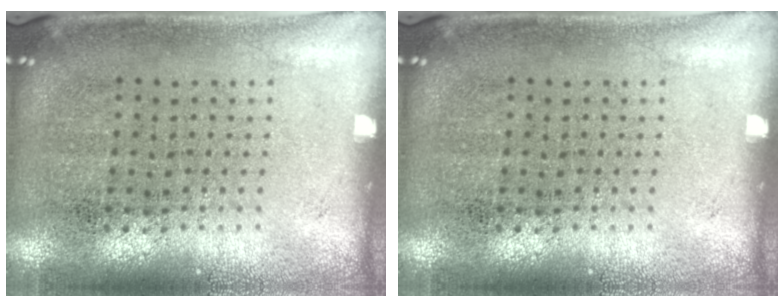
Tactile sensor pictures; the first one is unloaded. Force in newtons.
{"total": 0.0}